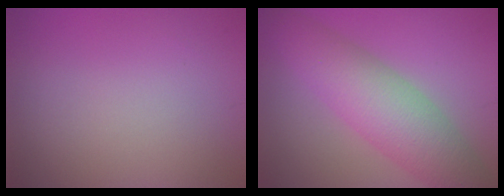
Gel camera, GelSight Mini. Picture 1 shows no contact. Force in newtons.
{"total": 7.1, "press": 7.0, "slide": 0.3}